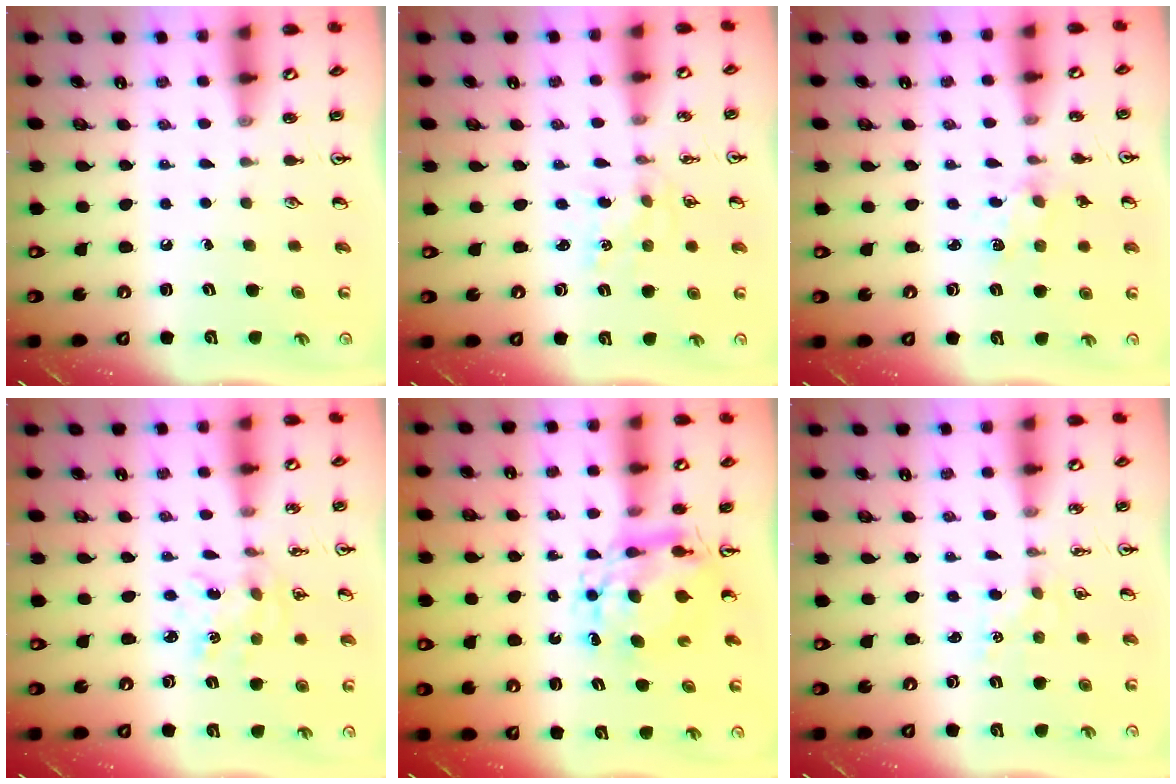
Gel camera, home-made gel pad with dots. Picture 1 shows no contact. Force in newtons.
{"total": 1.5, "press": 1.5, "slide": 0.2}
{"total": 1.8, "press": 1.7, "slide": 0.5}
{"total": 2.1, "press": 2.1, "slide": 0.2}
{"total": 7.6, "press": 7.5, "slide": 0.8}
{"total": 1.0, "press": 0.9, "slide": 0.2}